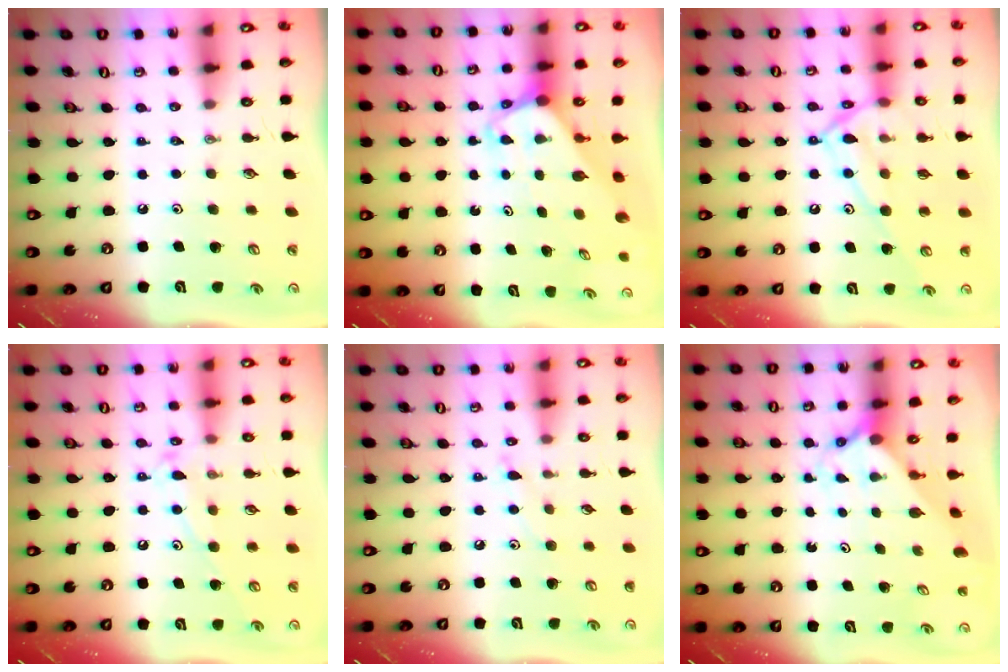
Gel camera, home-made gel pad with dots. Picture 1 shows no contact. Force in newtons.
{"total": 2.5, "press": 2.5, "slide": 0.1}
{"total": 15.3, "press": 15.3, "slide": 1.1}
{"total": 10.3, "press": 10.3, "slide": 0.6}
{"total": 6.3, "press": 6.3, "slide": 0.6}
{"total": 1.8, "press": 1.8, "slide": 0.2}